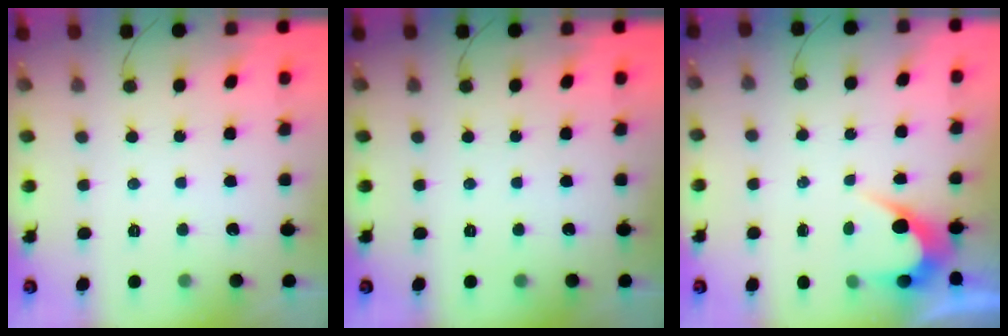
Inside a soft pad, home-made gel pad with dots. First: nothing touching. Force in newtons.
{"total": 0.0}
{"total": 3.4, "press": 3.4, "slide": 0.2}